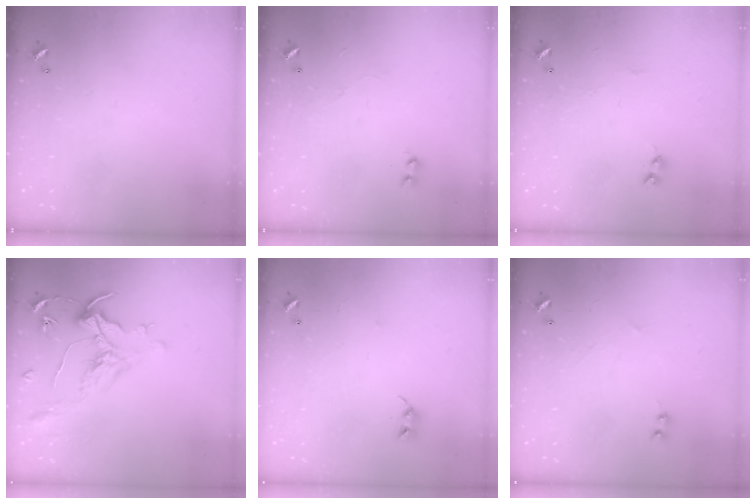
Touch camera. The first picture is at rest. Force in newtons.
{"total": 5.4, "press": 5.4, "slide": 0.3}
{"total": 2.1, "press": 2.1, "slide": 0.5}
{"total": 1.6, "press": 1.4, "slide": 0.7}
{"total": 7.8, "press": 7.8, "slide": 0.4}
{"total": 1.1, "press": 0.9, "slide": 0.6}